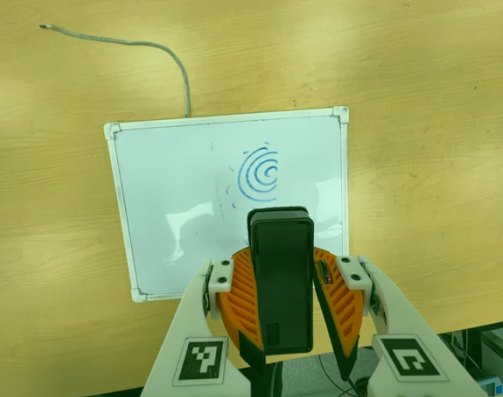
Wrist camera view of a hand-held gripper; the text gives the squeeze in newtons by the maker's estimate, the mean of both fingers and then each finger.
{"total": 8.6, "left": 8.8, "right": 8.5}